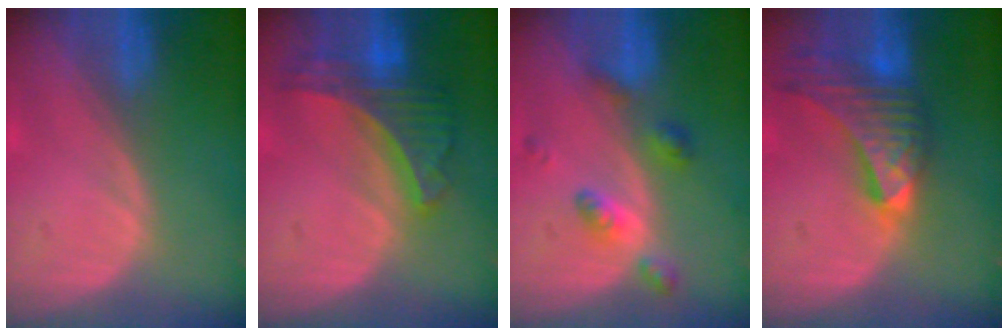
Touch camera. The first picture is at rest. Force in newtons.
{"total": 7.8, "press": 6.9, "slide": 3.6}
{"total": 4.8, "press": 4.8, "slide": 0.1}
{"total": 9.7, "press": 8.6, "slide": 4.4}